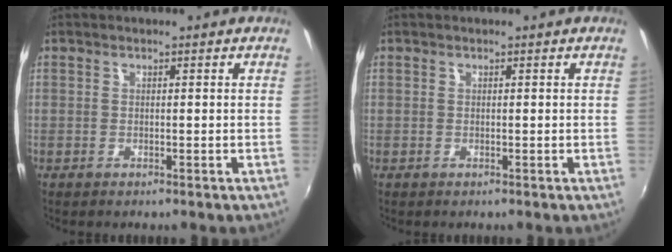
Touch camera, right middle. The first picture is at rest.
{"total": 0.0}